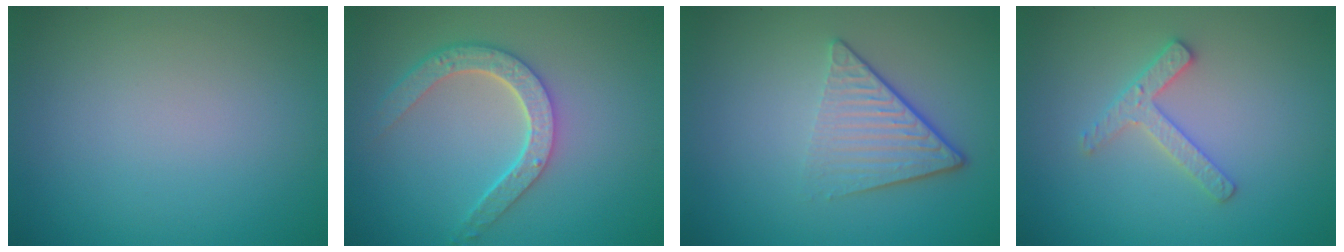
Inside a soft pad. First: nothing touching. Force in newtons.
{"total": 4.6, "press": 3.6, "slide": 2.8}
{"total": 4.7, "press": 3.0, "slide": 3.7}
{"total": 2.4, "press": 2.4, "slide": 0.4}